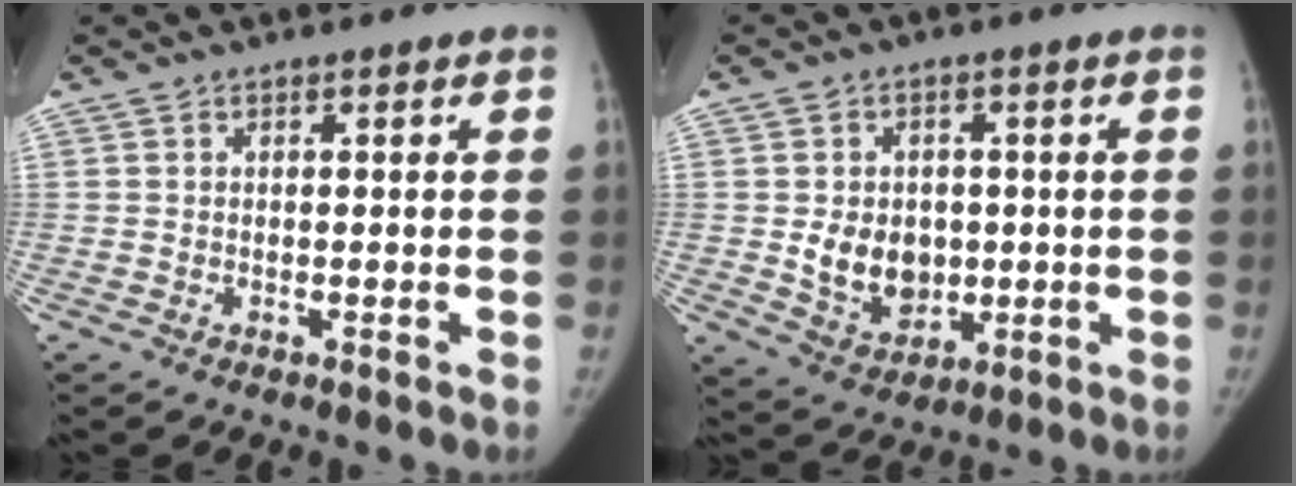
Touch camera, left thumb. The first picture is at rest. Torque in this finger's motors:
{"motor_torque": [0.01, 0.03, 0.09, 0.10, 0.01]}